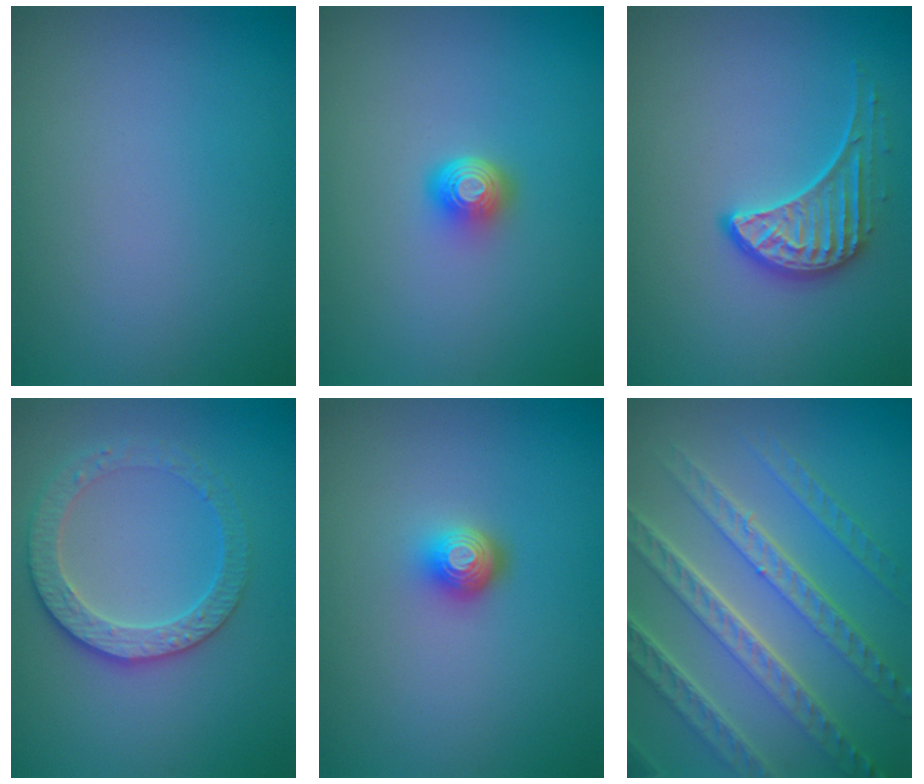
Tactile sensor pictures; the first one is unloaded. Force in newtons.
{"total": 2.0, "press": 1.4, "slide": 1.4}
{"total": 2.7, "press": 2.2, "slide": 1.6}
{"total": 3.4, "press": 3.2, "slide": 0.8}
{"total": 2.2, "press": 1.4, "slide": 1.6}
{"total": 8.1, "press": 5.6, "slide": 5.9}